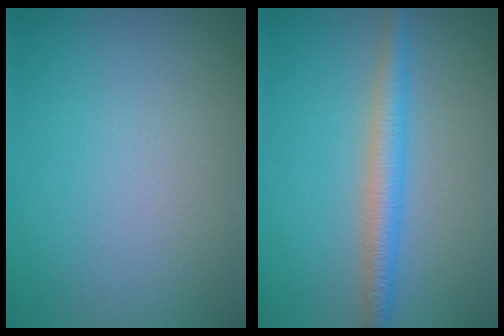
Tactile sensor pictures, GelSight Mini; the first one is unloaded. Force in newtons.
{"total": 3.1, "press": 3.1, "slide": 0.1}